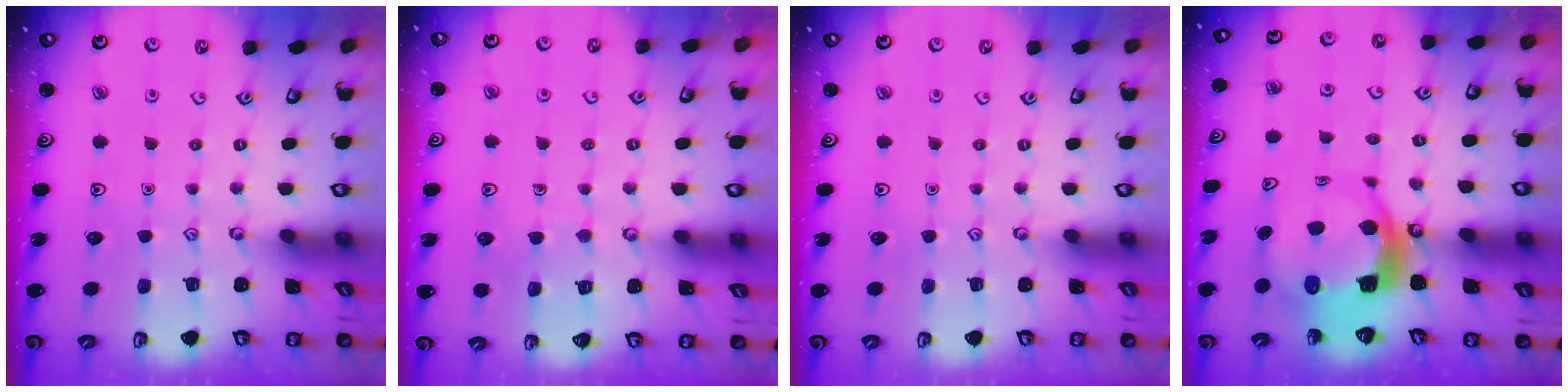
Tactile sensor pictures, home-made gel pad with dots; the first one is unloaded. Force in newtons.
{"total": 4.7, "press": 4.6, "slide": 0.4}
{"total": 0.0}
{"total": 11.0, "press": 10.8, "slide": 1.6}